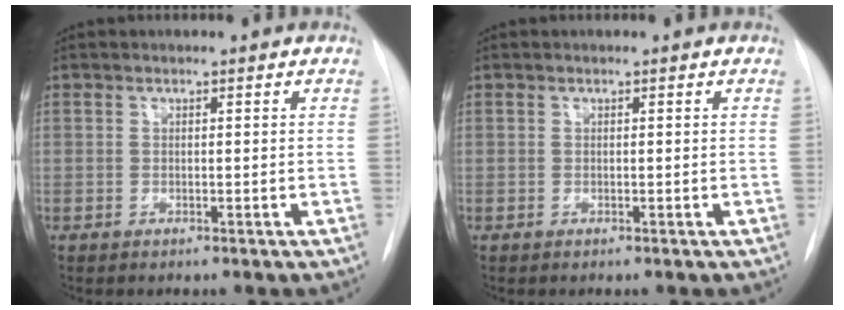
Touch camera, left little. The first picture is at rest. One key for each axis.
{"total": 0.0}